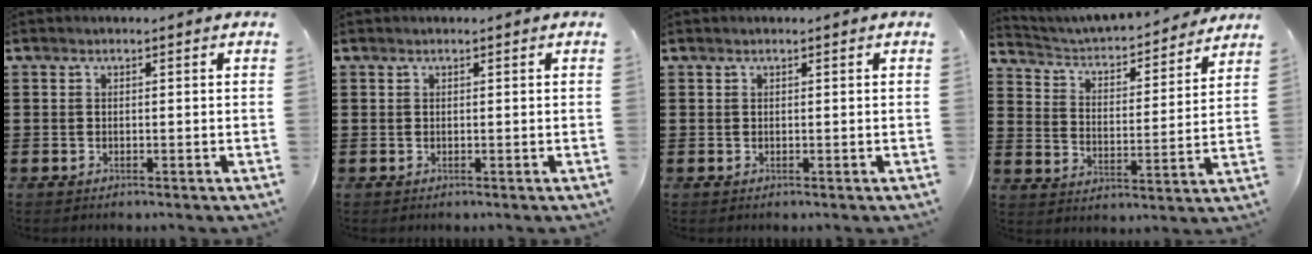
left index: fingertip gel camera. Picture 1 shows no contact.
{"total": 0.0}
{"total": 0.0}
{"total": 3.6, "force": [3.4, 0.8, 1.0], "torque": [-0.039, -0.027, 0.048]}